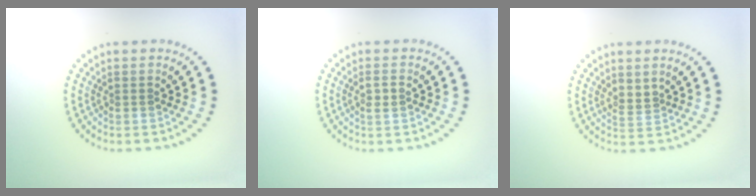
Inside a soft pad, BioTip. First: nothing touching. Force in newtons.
{"total": 1.2, "press": 1.2, "slide": 0.3}
{"total": 1.1, "press": 0.9, "slide": 0.7}